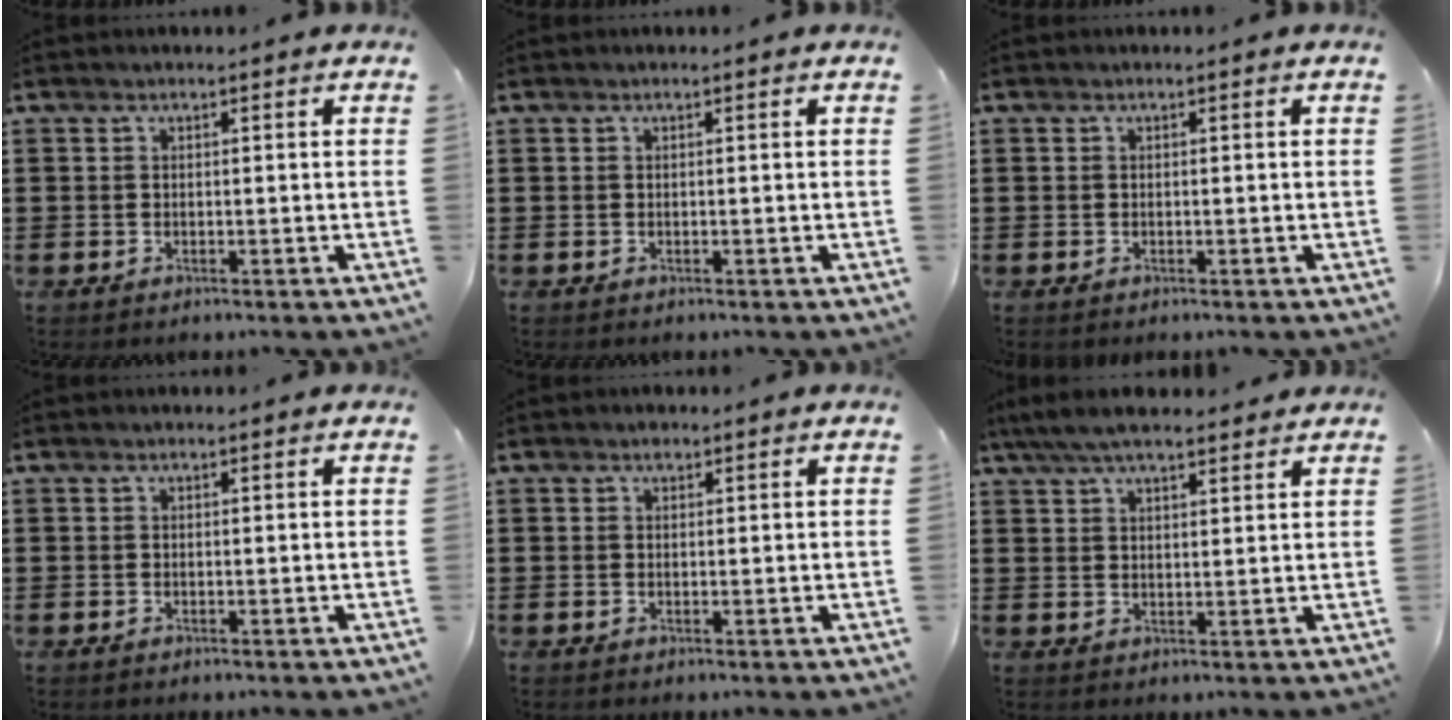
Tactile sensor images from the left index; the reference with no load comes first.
{"total": 0.0}
{"total": 0.0}
{"total": 0.0}
{"total": 0.9, "force": [0.6, 0.6, 0.3], "torque": [0.001, 0.000, 0.011]}
{"total": 5.8, "force": [4.9, 1.4, 2.9], "torque": [-0.069, -0.003, 0.090]}